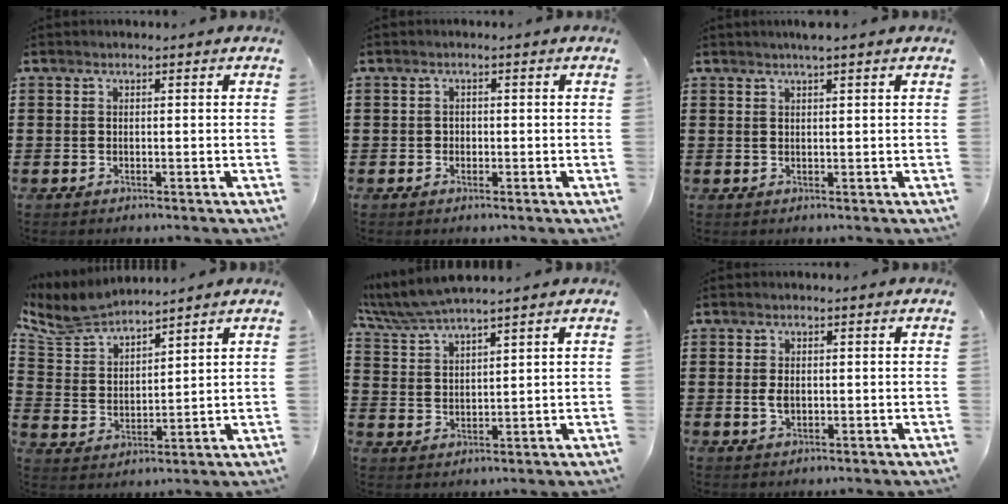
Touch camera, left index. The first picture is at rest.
{"total": 0.8, "force": [-0.1, 0.8, 0.2], "torque": [-0.009, 0.003, -0.002]}
{"total": 1.8, "force": [1.4, -0.1, 1.1], "torque": [-0.023, 0.000, 0.026]}
{"total": 6.4, "force": [6.0, 1.5, 1.5], "torque": [-0.061, -0.027, 0.108]}
{"total": 4.9, "force": [4.6, 0.1, 1.7], "torque": [-0.050, -0.018, 0.082]}
{"total": 2.2, "force": [0.1, 1.2, 1.8], "torque": [-0.045, 0.001, -0.002]}